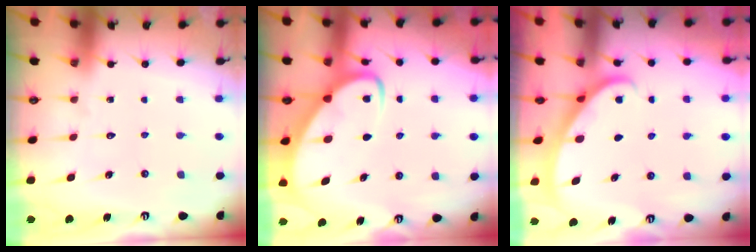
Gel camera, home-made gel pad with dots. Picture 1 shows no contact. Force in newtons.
{"total": 4.9, "press": 4.8, "slide": 0.6}
{"total": 2.3, "press": 2.3, "slide": 0.1}